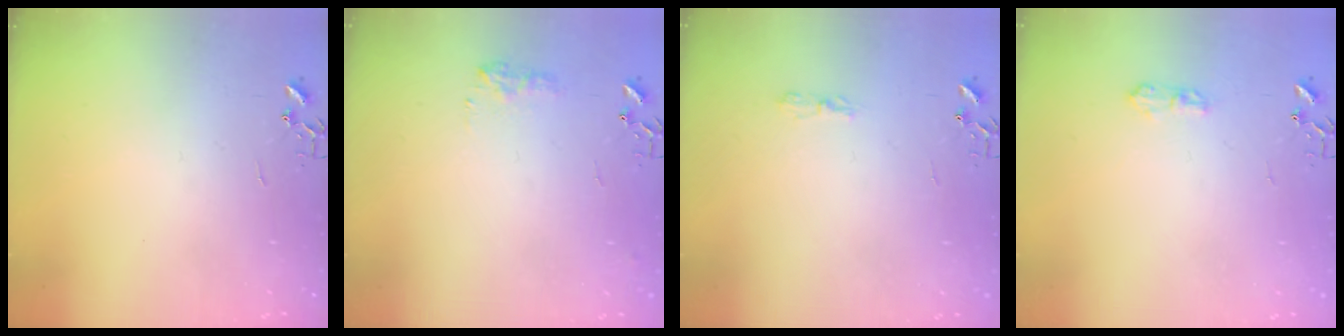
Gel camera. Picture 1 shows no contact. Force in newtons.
{"total": 7.8, "press": 7.8, "slide": 0.1}
{"total": 3.1, "press": 3.1, "slide": 0.6}
{"total": 7.1, "press": 7.0, "slide": 0.9}